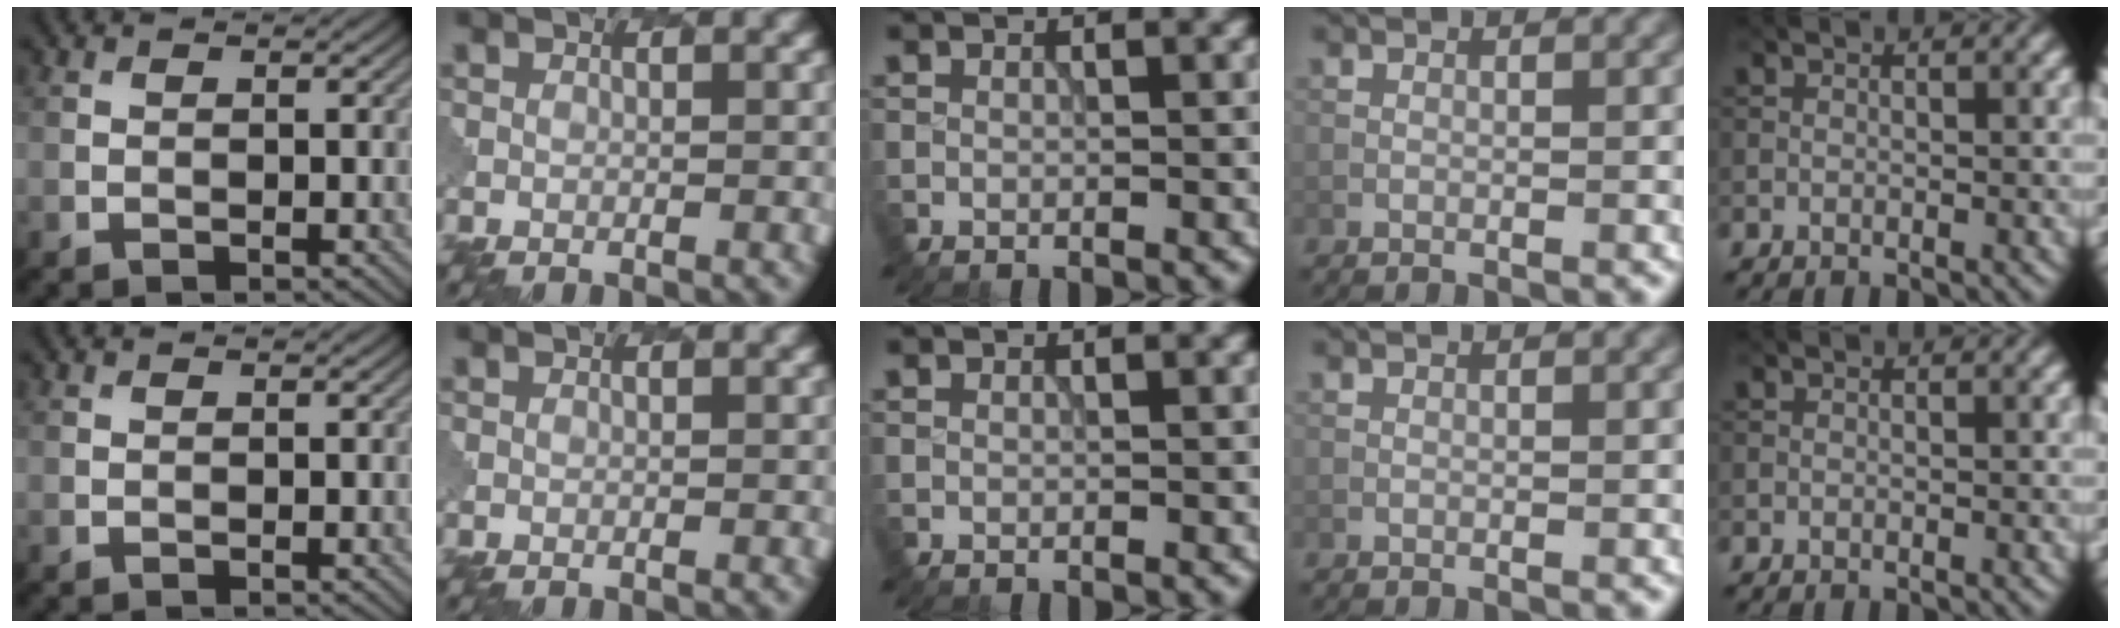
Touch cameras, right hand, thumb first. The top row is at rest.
{}